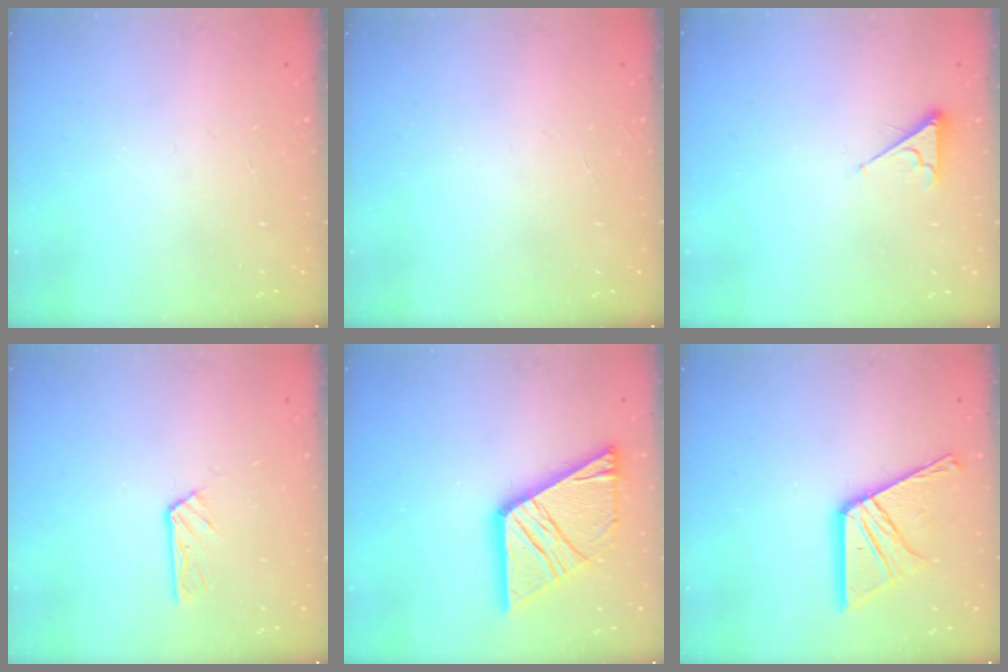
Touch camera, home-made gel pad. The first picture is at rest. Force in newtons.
{"total": 0.0}
{"total": 3.0, "press": 2.9, "slide": 0.4}
{"total": 3.8, "press": 3.8, "slide": 0.3}
{"total": 19.0, "press": 19.0, "slide": 1.6}
{"total": 16.1, "press": 16.1, "slide": 1.5}